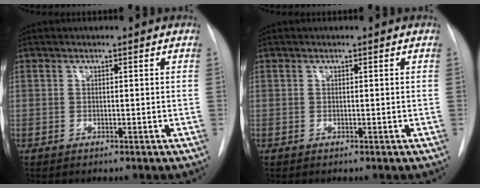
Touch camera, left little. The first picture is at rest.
{"total": 0.0}